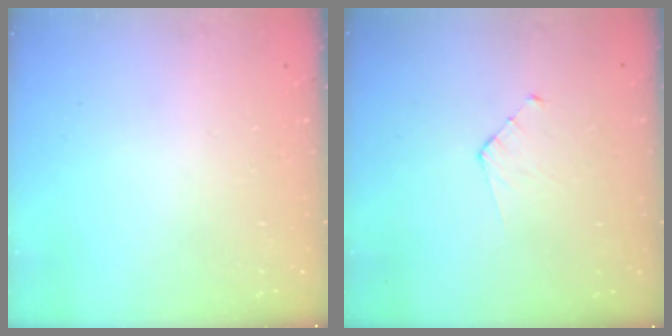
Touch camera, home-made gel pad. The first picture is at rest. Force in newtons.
{"total": 3.2, "press": 3.1, "slide": 0.3}